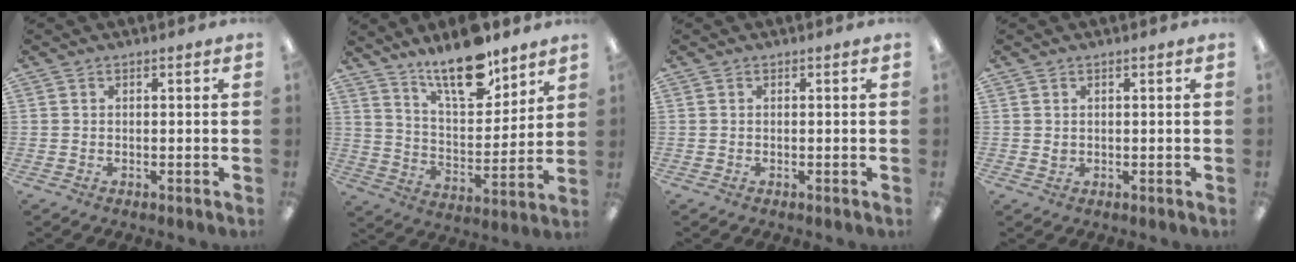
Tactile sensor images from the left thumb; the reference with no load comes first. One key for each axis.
{"total": 16.4, "fx": 12.8, "fy": 5.8, "fz": 8.5, "tx": -0.138, "ty": -0.080, "tz": 0.219}
{"total": 0.0}
{"total": 1.0, "fx": 0.3, "fy": 0.8, "fz": 0.6, "tx": -0.013, "ty": 0.004, "tz": 0.004}